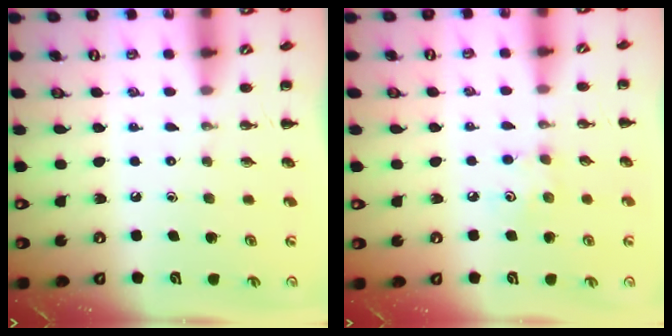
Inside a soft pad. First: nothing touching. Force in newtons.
{"total": 4.7, "press": 4.5, "slide": 1.1}